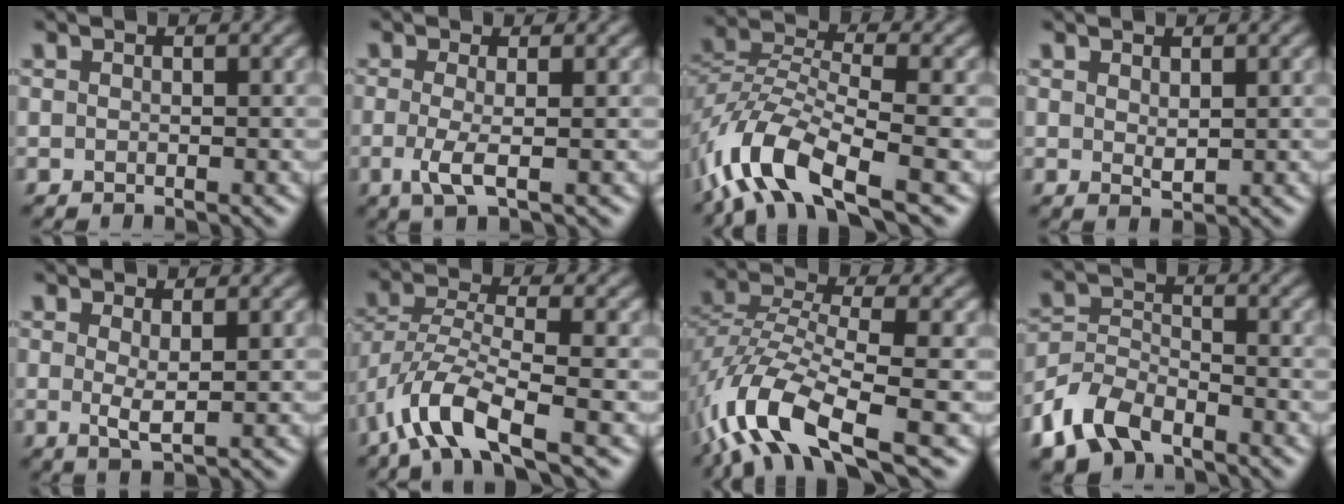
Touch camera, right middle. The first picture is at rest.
{"total": 2.6, "force": [-0.6, 0.5, 2.4], "torque": [-0.057, -0.007, -0.016]}
{"total": 8.9, "force": [-5.2, 3.5, 6.3], "torque": [-0.129, 0.000, -0.112]}
{"total": 1.1, "force": [0.5, 0.5, 0.8], "torque": [-0.017, -0.004, 0.013]}
{"total": 1.9, "force": [0.3, 0.3, 1.8], "torque": [-0.036, -0.006, 0.008]}
{"total": 6.8, "force": [-3.9, 2.0, 5.1], "torque": [-0.108, -0.003, -0.087]}
{"total": 9.9, "force": [-5.3, 3.5, 7.7], "torque": [-0.163, 0.000, -0.111]}
{"total": 6.0, "force": [-4.3, 3.2, 2.7], "torque": [-0.061, -0.004, -0.094]}